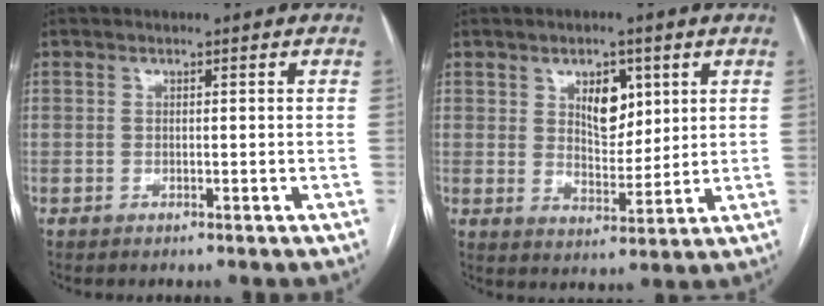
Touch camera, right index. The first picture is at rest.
{"total": 6.5, "force": [2.8, 3.5, 4.7], "torque": [-0.074, 0.000, 0.051]}